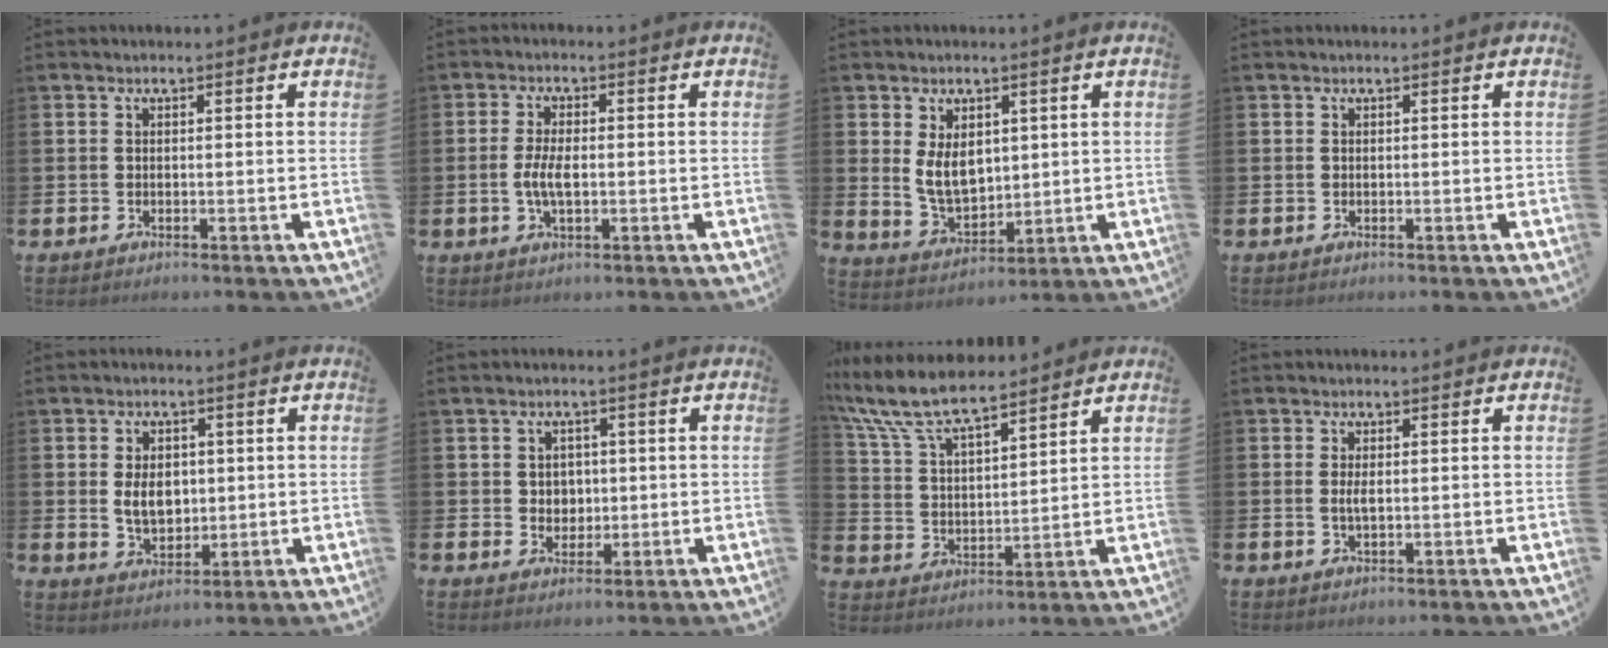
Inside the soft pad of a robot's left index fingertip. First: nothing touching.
{"total": 4.0, "force": [-0.5, 1.7, 3.6], "torque": [-0.066, -0.002, -0.013]}
{"total": 5.4, "force": [1.9, 3.5, 3.6], "torque": [-0.064, 0.000, 0.033]}
{"total": 0.0}
{"total": 4.7, "force": [0.6, 3.3, 3.3], "torque": [-0.050, 0.005, 0.004]}
{"total": 2.8, "force": [0.8, 2.6, 0.8], "torque": [-0.012, 0.005, 0.008]}
{"total": 9.3, "force": [8.4, 2.2, 3.4], "torque": [-0.103, -0.036, 0.153]}
{"total": 1.6, "force": [0.1, 0.6, 1.5], "torque": [-0.025, 0.000, -0.001]}